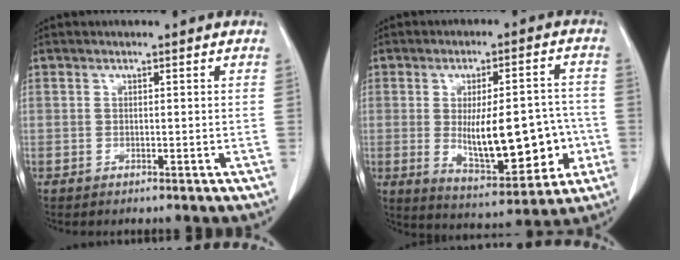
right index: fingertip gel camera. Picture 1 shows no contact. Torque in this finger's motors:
{"motor_torque": [0.83, -0.41, 0.45, 0.20]}